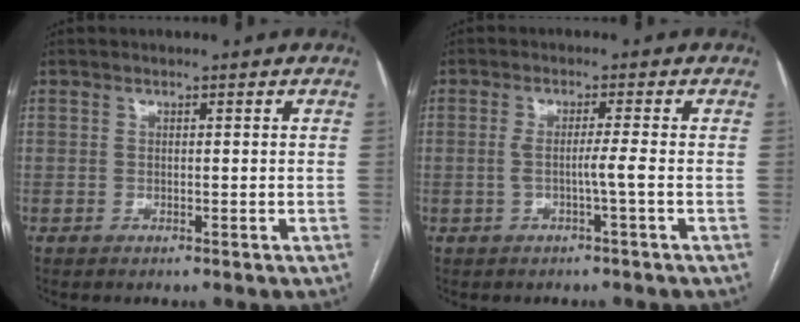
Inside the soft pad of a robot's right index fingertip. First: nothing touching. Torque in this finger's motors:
{"motor_torque": [0.63, -0.01, 0.22, 0.07]}